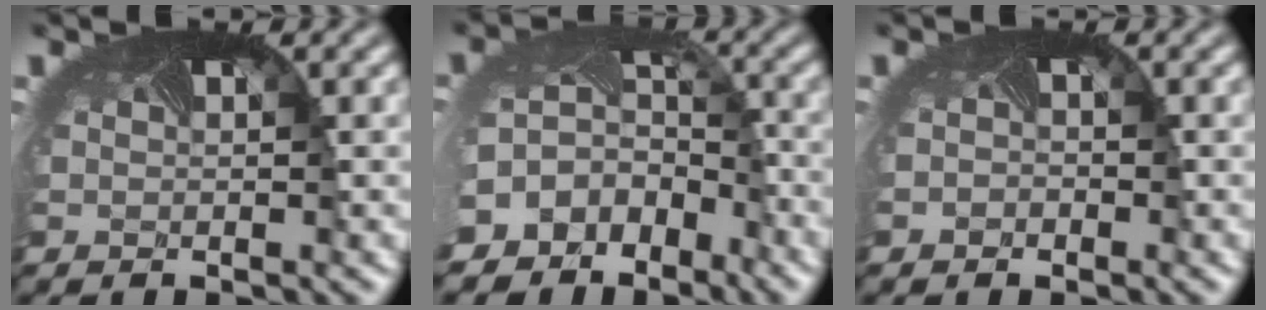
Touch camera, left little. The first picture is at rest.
{"total": 10.6, "force": [-6.9, 7.7, 2.2], "torque": [-0.075, -0.038, -0.081]}
{"total": 0.8, "force": [-0.4, 0.6, -0.3], "torque": [-0.004, -0.006, -0.009]}